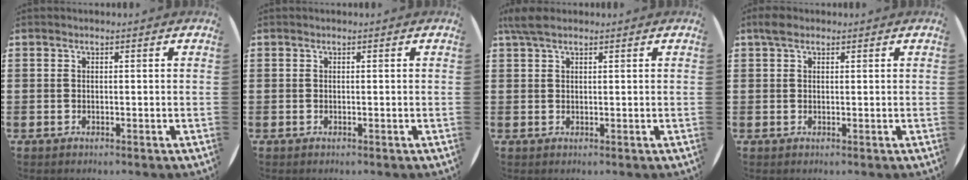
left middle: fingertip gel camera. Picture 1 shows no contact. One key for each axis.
{"total": 0.0}
{"total": 2.7, "fx": 2.0, "fy": 0.8, "fz": 1.6, "tx": -0.036, "ty": 0.005, "tz": 0.036}
{"total": 1.5, "fx": 1.1, "fy": 0.8, "fz": 0.8, "tx": -0.009, "ty": 0.002, "tz": 0.019}